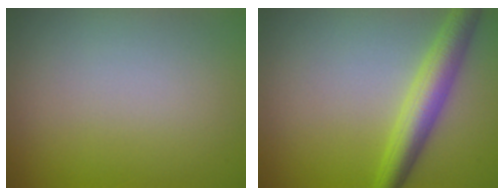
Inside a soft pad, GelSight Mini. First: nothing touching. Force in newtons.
{"total": 4.7, "press": 4.7, "slide": 0.2}